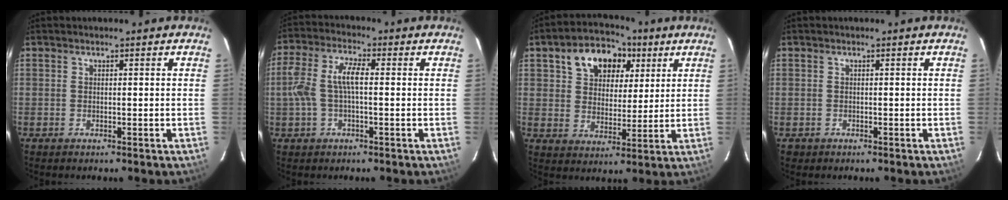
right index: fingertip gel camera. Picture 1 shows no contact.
{"total": 7.7, "force": [-0.2, 2.8, 7.2], "torque": [-0.152, 0.014, -0.003]}
{"total": 12.7, "force": [5.8, 8.9, 7.0], "torque": [-0.140, 0.039, 0.099]}
{"total": 1.2, "force": [-0.4, 1.1, 0.0], "torque": [-0.001, 0.004, -0.003]}